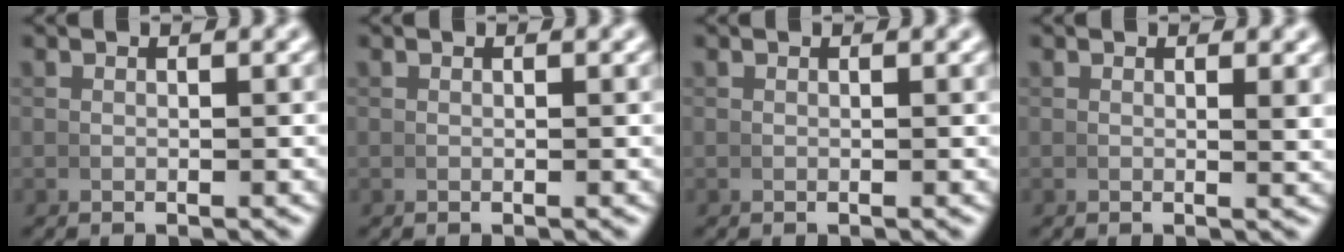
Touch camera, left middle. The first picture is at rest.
{"total": 0.0}
{"total": 0.0}
{"total": 0.8, "force": [0.6, -0.1, 0.6], "torque": [-0.011, -0.002, 0.010]}